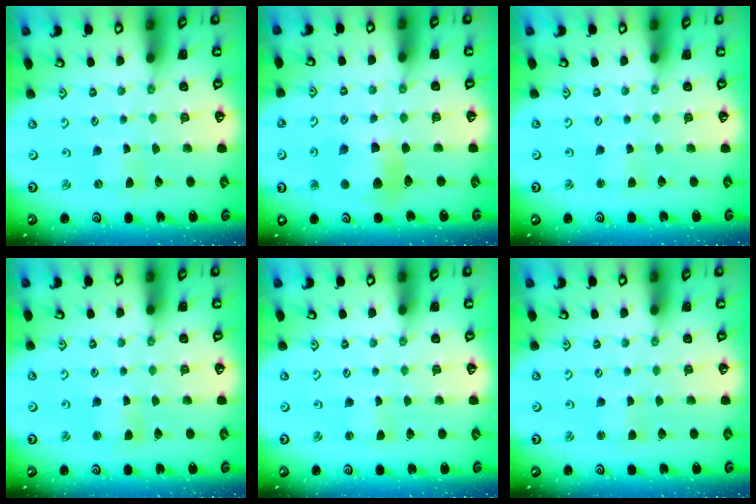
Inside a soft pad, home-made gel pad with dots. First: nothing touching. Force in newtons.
{"total": 8.9, "press": 8.8, "slide": 1.5}
{"total": 2.4, "press": 2.3, "slide": 0.3}
{"total": 2.2, "press": 2.2, "slide": 0.3}
{"total": 0.0}
{"total": 1.1, "press": 1.1, "slide": 0.1}